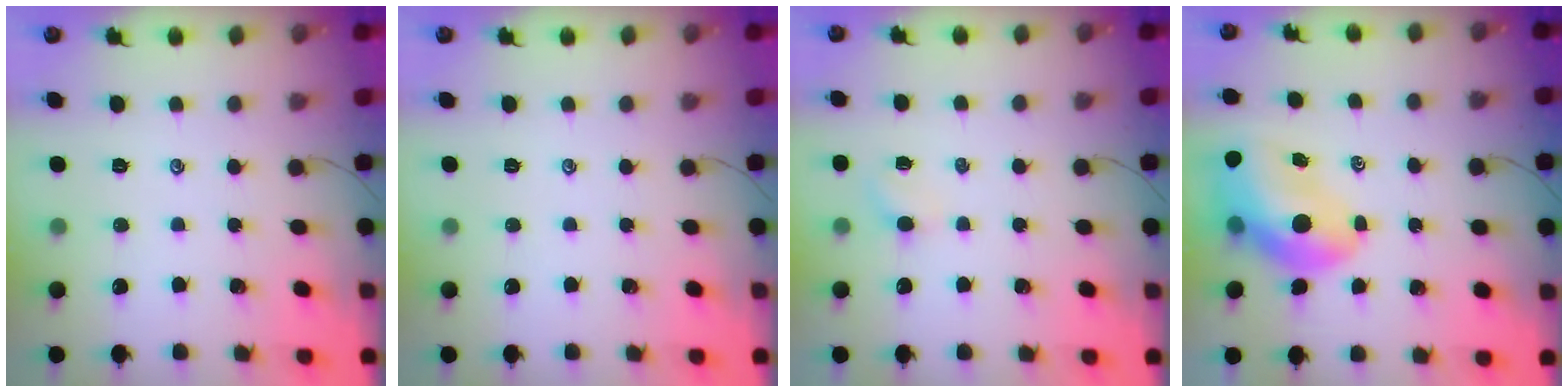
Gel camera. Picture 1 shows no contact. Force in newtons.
{"total": 0.0}
{"total": 1.6, "press": 1.5, "slide": 0.6}
{"total": 13.4, "press": 12.7, "slide": 4.2}